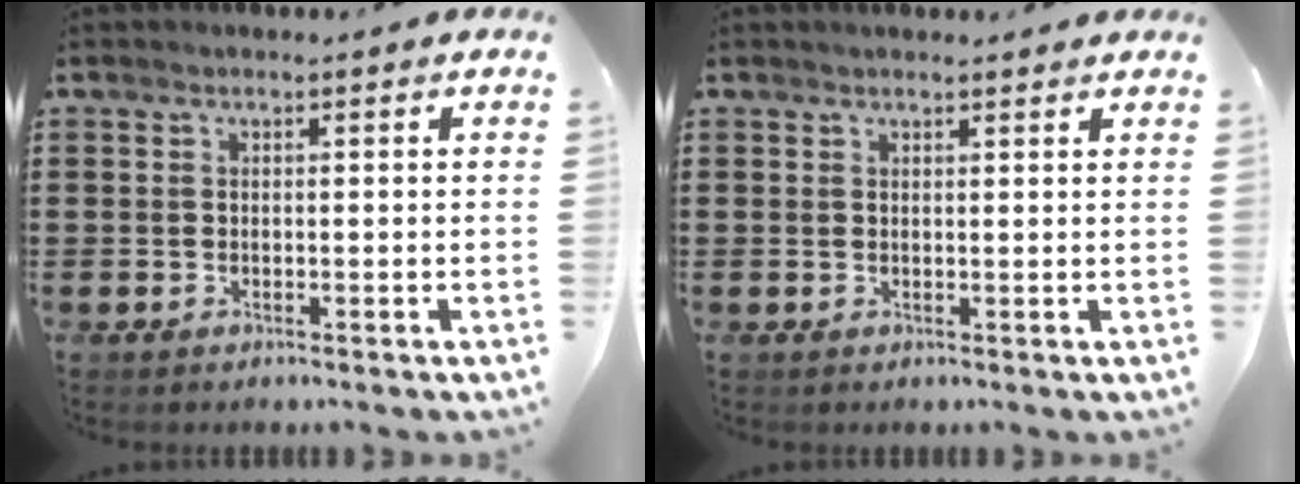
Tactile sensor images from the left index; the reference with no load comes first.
{"total": 0.9, "force": [0.8, 0.1, 0.3], "torque": [-0.006, 0.001, 0.015]}